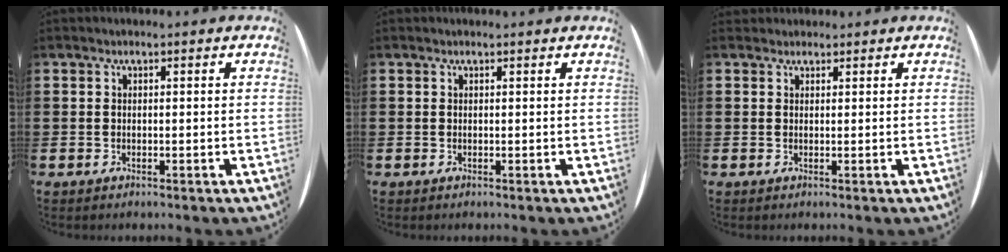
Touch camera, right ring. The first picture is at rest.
{"total": 0.0}
{"total": 0.8, "force": [0.8, 0.3, -0.2], "torque": [0.001, 0.003, 0.016]}